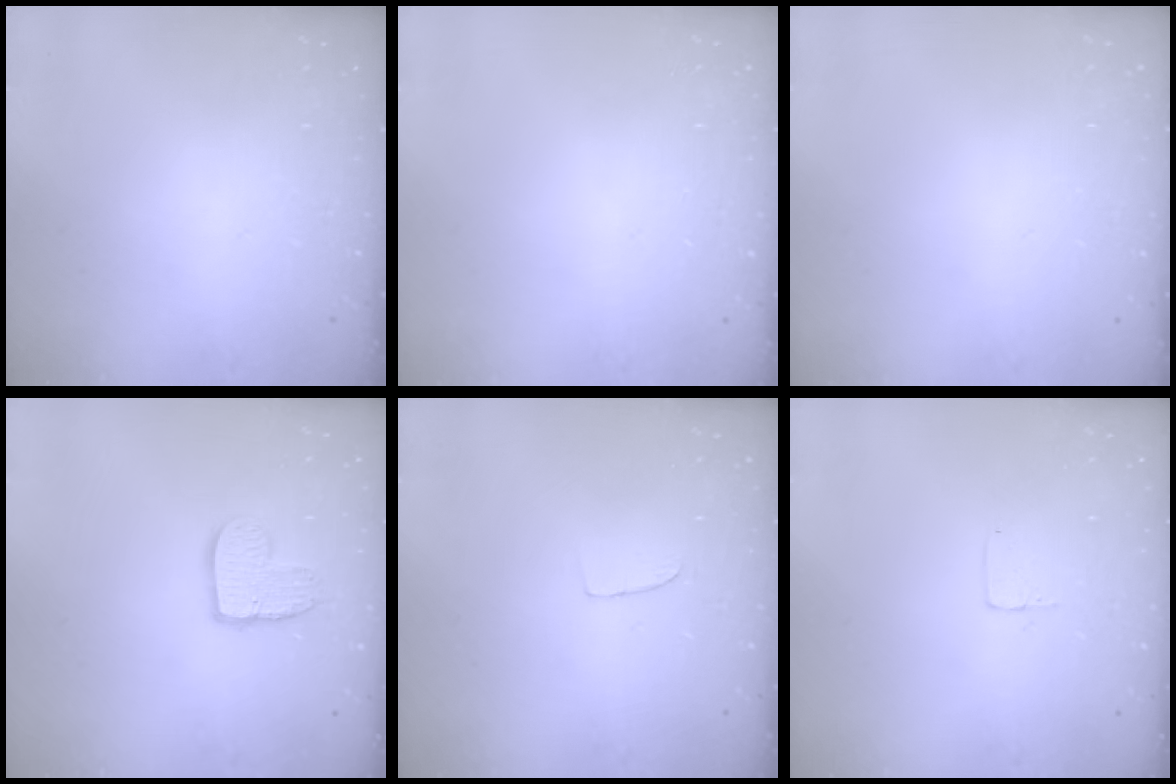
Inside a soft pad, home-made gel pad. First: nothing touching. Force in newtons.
{"total": 0.0}
{"total": 0.0}
{"total": 9.2, "press": 9.2, "slide": 0.2}
{"total": 2.5, "press": 2.5, "slide": 0.1}
{"total": 3.5, "press": 3.5, "slide": 0.2}